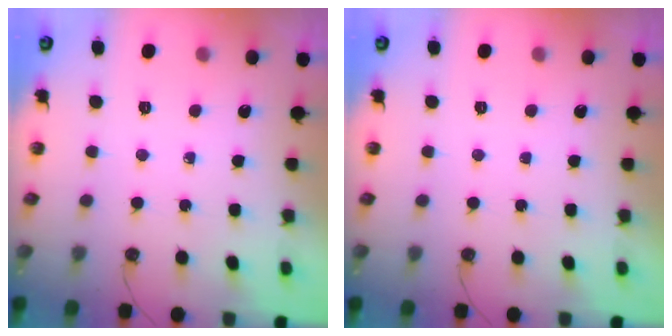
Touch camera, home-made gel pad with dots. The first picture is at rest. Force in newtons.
{"total": 0.0}